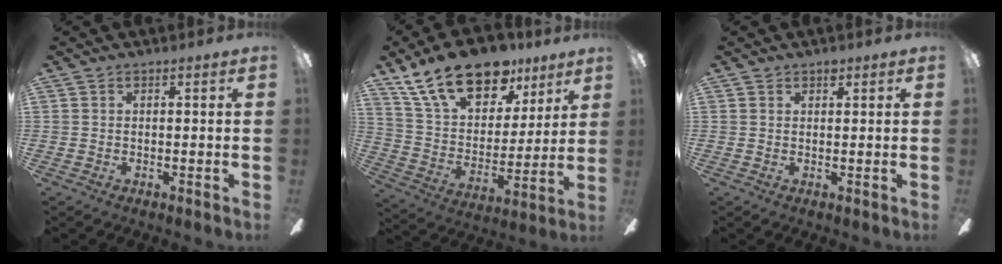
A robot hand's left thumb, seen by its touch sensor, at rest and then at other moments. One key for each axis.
{"total": 21.7, "fx": 14.5, "fy": 11.3, "fz": 11.5, "tx": -0.198, "ty": -0.080, "tz": 0.261}
{"total": 1.3, "fx": 1.0, "fy": 0.7, "fz": 0.5, "tx": -0.002, "ty": -0.002, "tz": 0.016}